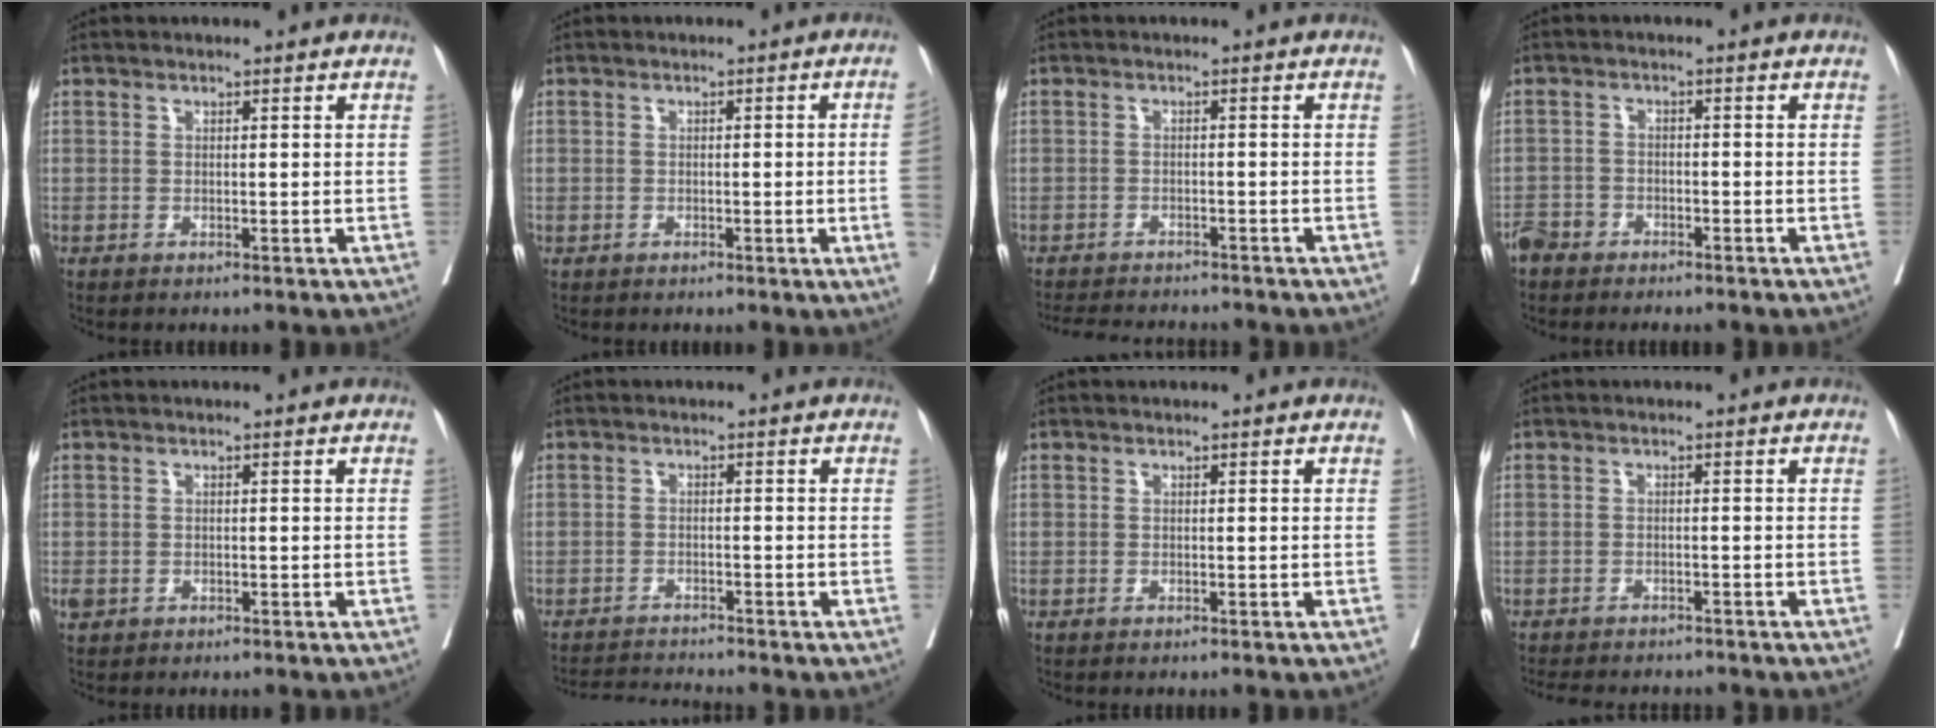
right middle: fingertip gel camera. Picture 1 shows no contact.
{"total": 3.5, "force": [-0.3, -0.4, 3.5], "torque": [-0.046, 0.003, 0.002]}
{"total": 9.1, "force": [-8.4, 1.8, 2.8], "torque": [-0.046, -0.007, -0.114]}
{"total": 3.2, "force": [-2.9, 1.1, 0.6], "torque": [-0.017, 0.000, -0.057]}
{"total": 1.0, "force": [-0.5, 0.7, 0.5], "torque": [-0.012, 0.001, -0.005]}
{"total": 4.6, "force": [-4.5, -0.8, 0.4], "torque": [-0.004, -0.018, -0.075]}
{"total": 0.0}
{"total": 9.8, "force": [-8.7, 2.8, 3.4], "torque": [-0.062, -0.009, -0.111]}